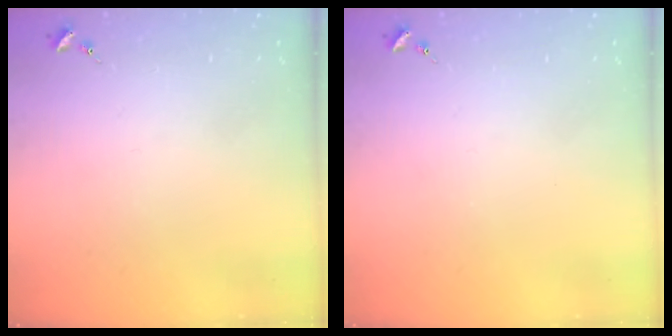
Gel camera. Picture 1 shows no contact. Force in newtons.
{"total": 0.0}